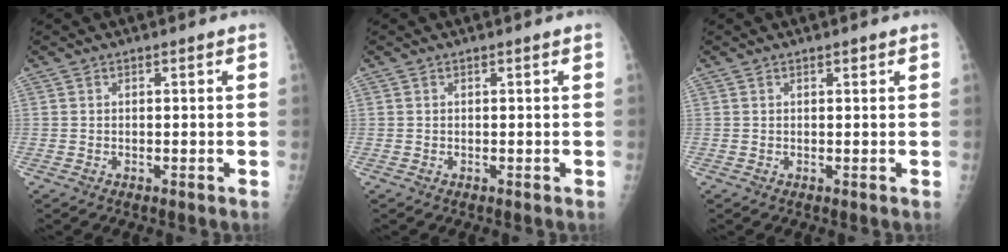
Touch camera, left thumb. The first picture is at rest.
{"total": 0.0}
{"total": 0.6, "force": [0.4, 0.2, 0.4], "torque": [-0.006, -0.002, 0.007]}